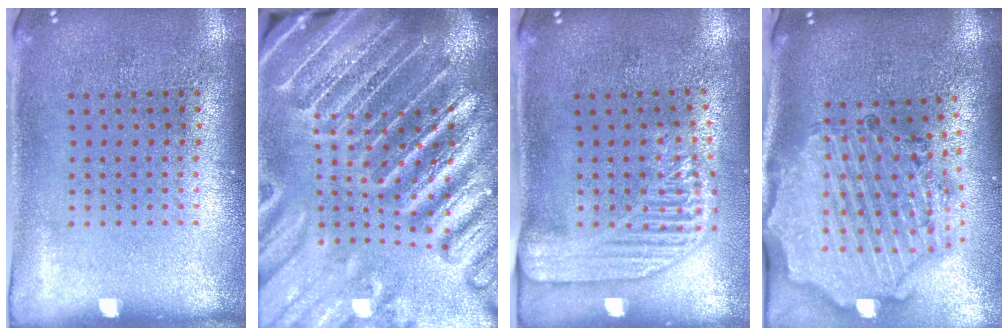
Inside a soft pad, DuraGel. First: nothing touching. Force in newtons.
{"total": 5.1, "press": 4.5, "slide": 2.4}
{"total": 2.2, "press": 1.9, "slide": 1.2}
{"total": 2.9, "press": 2.6, "slide": 1.2}